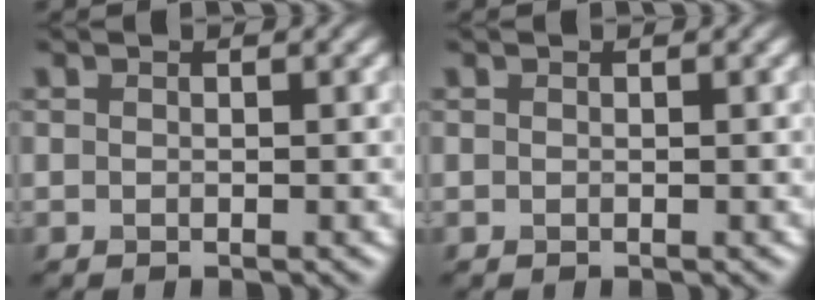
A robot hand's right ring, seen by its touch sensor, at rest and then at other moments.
{"total": 0.0}